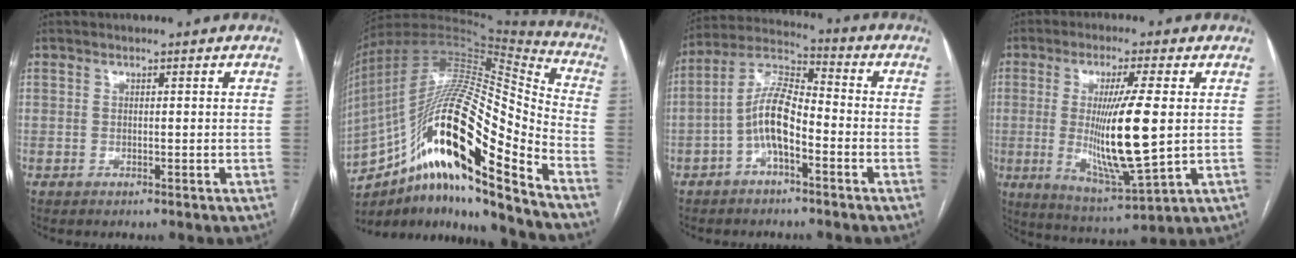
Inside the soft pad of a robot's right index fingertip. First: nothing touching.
{"total": 27.5, "force": [-14.6, 4.4, 22.8], "torque": [-0.401, 0.006, -0.253]}
{"total": 9.3, "force": [-3.0, 3.1, 8.3], "torque": [-0.172, 0.025, -0.057]}
{"total": 13.9, "force": [0.2, 0.8, 13.9], "torque": [-0.263, -0.026, 0.008]}